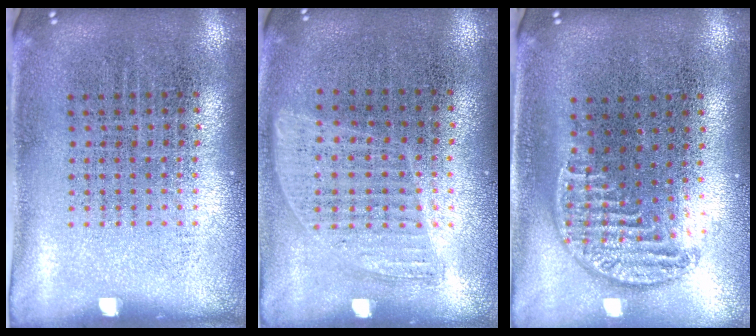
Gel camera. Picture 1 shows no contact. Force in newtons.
{"total": 0.8, "press": 0.8, "slide": 0.3}
{"total": 1.2, "press": 1.0, "slide": 0.6}